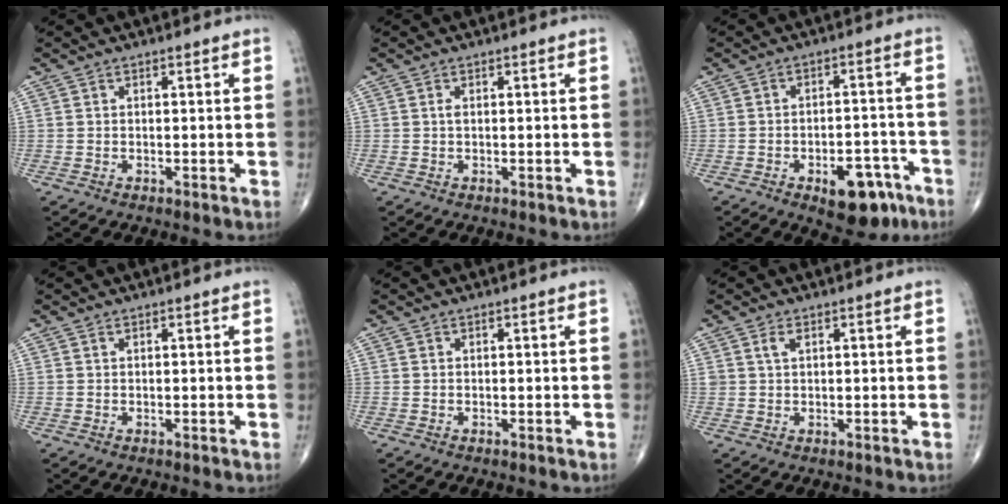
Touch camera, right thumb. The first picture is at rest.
{"total": 0.7, "force": [0.1, 0.3, 0.6], "torque": [-0.012, 0.003, 0.001]}
{"total": 10.5, "force": [-5.6, 5.3, 7.1], "torque": [-0.066, 0.035, -0.071]}
{"total": 0.0}
{"total": 0.0}
{"total": 1.7, "force": [0.8, 0.9, 1.2], "torque": [-0.025, 0.002, 0.018]}